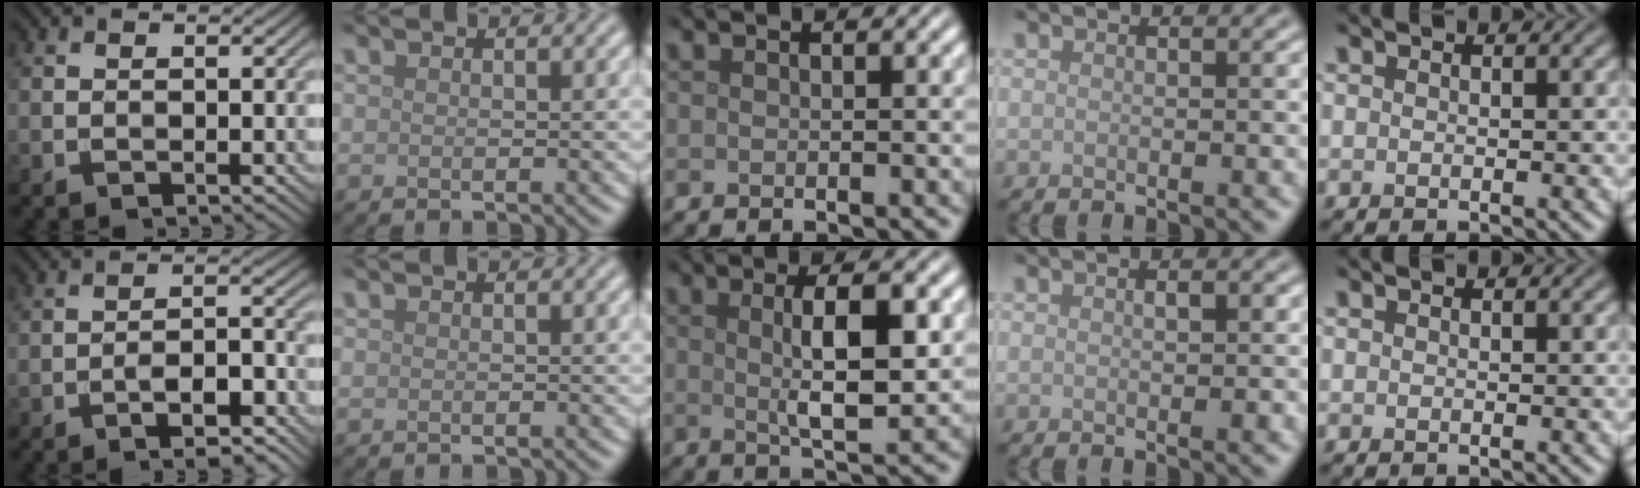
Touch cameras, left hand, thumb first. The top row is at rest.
{"thumb": {"total": 6.1, "force": [-3.8, 1.7, 4.5], "torque": [-0.068, 0.011, -0.061]}, "middle": {"total": 5.3, "force": [0.8, 1.3, 5.1], "torque": [-0.082, 0.002, 0.016]}, "ring": {"total": 1.1, "force": [0.1, 0.5, 1.0], "torque": [-0.014, -0.003, 0.003]}}